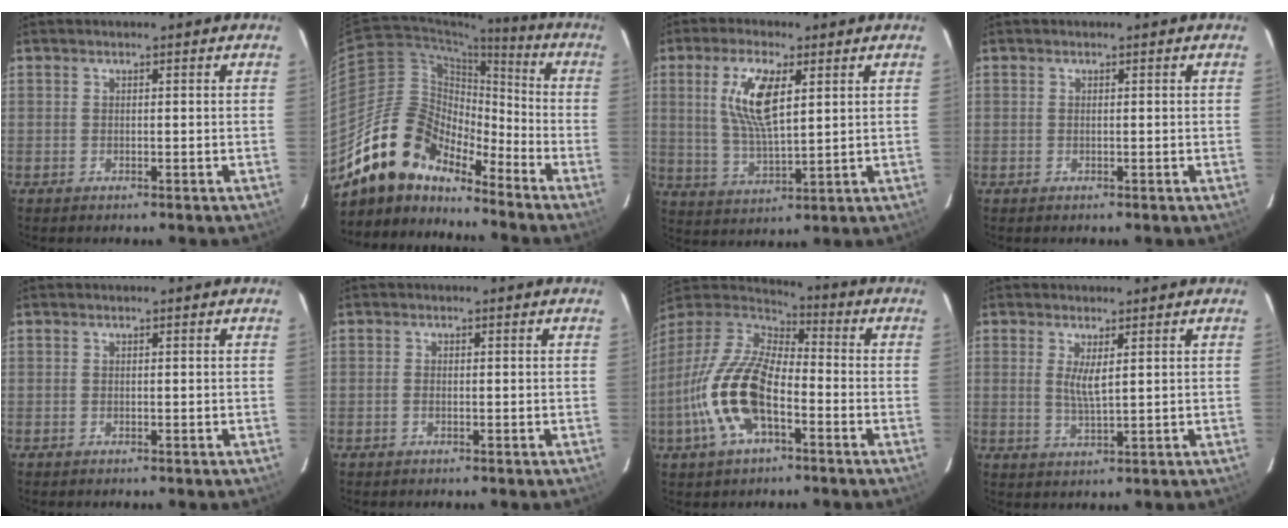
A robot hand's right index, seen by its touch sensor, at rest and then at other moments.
{"total": 16.1, "force": [-13.5, 6.6, 5.8], "torque": [-0.107, 0.018, -0.249]}
{"total": 10.5, "force": [3.4, 3.4, 9.4], "torque": [-0.185, 0.002, 0.071]}
{"total": 0.0}
{"total": 0.0}
{"total": 0.8, "force": [-0.3, 0.5, 0.5], "torque": [-0.013, 0.000, -0.007]}
{"total": 17.6, "force": [-6.2, 7.9, 14.5], "torque": [-0.302, -0.012, -0.124]}
{"total": 3.7, "force": [1.1, 0.7, 3.4], "torque": [-0.066, -0.008, 0.020]}